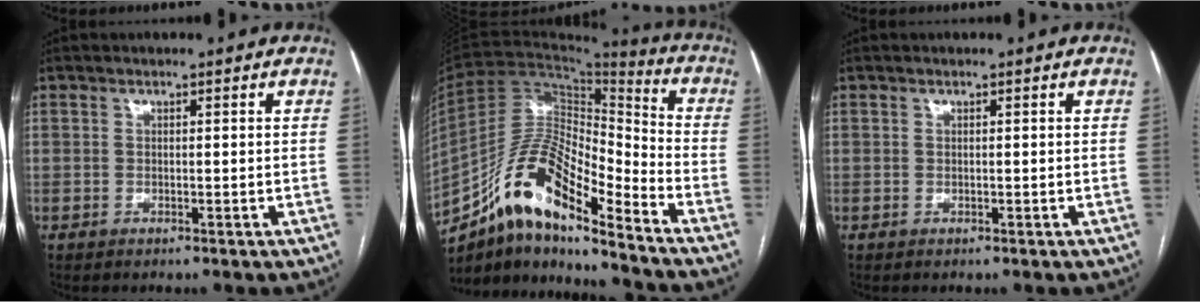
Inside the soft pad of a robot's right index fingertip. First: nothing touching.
{"total": 15.9, "force": [-11.0, 3.7, 10.9], "torque": [-0.201, 0.032, -0.191]}
{"total": 0.0}